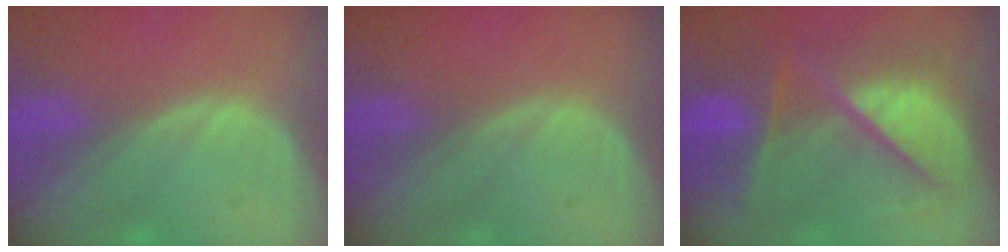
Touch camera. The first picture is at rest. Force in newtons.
{"total": 0.0}
{"total": 10.6, "press": 10.5, "slide": 1.4}